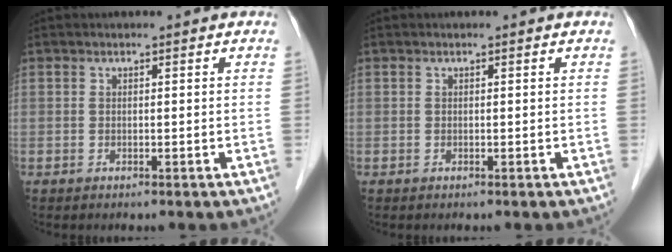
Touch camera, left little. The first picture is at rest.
{"total": 0.0}